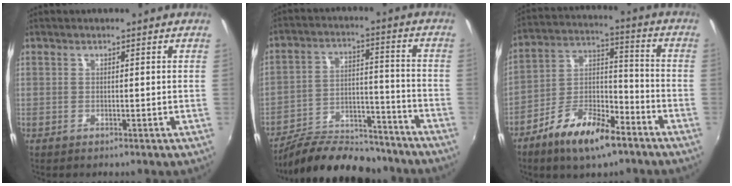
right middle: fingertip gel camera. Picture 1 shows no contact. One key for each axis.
{"total": 18.6, "fx": -16.0, "fy": 6.3, "fz": 7.2, "tx": -0.138, "ty": 0.016, "tz": -0.234}
{"total": 13.6, "fx": -8.3, "fy": 5.3, "fz": 9.3, "tx": -0.179, "ty": 0.004, "tz": -0.146}